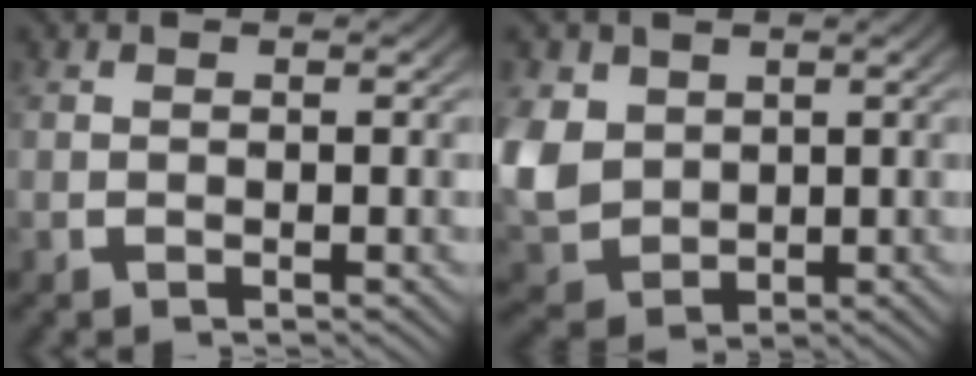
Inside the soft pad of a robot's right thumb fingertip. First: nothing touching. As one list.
[{"total": 8.7, "force": [-0.6, 7.3, 4.7], "torque": [-0.149, -0.052, 0.020]}]